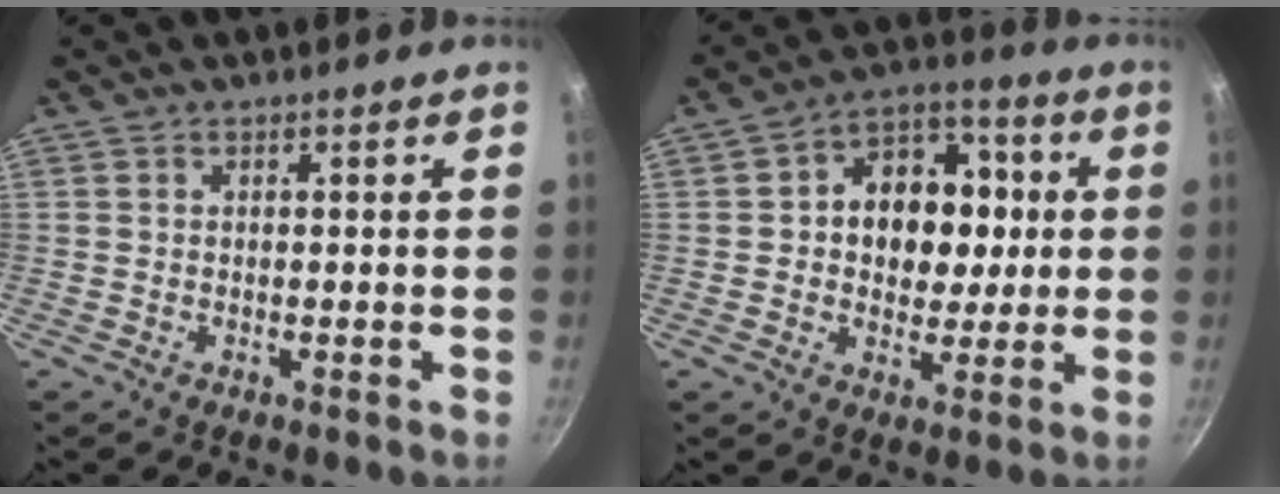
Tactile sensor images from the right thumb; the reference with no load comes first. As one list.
[{"total": 14.4, "force": [1.3, 11.1, 9.0], "torque": [-0.085, 0.016, 0.009]}]